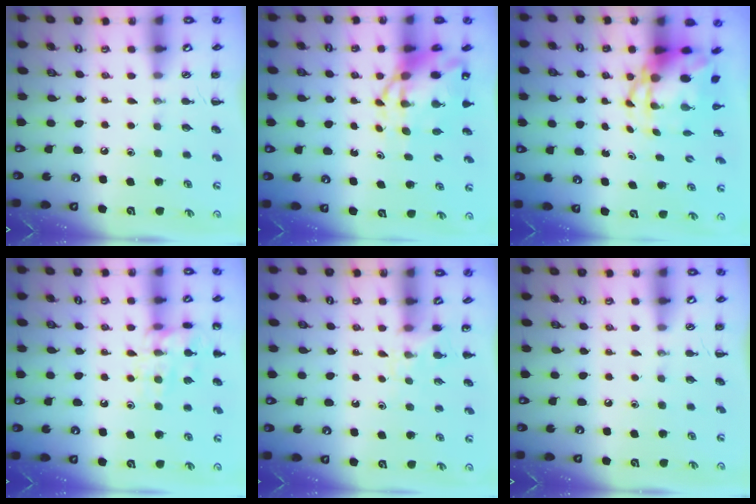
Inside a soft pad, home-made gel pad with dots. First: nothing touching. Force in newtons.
{"total": 9.0, "press": 8.7, "slide": 2.3}
{"total": 5.6, "press": 5.4, "slide": 1.6}
{"total": 13.3, "press": 13.3, "slide": 0.9}
{"total": 4.1, "press": 3.8, "slide": 1.7}
{"total": 0.0}